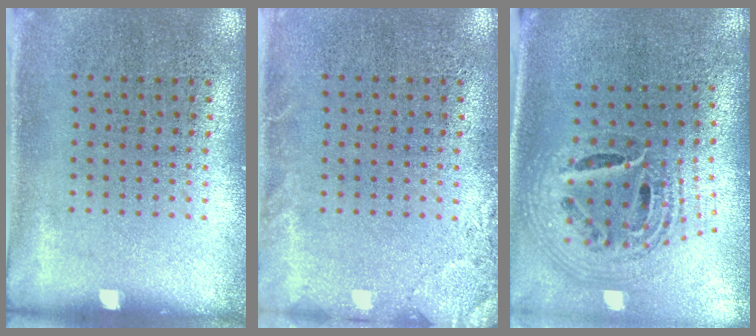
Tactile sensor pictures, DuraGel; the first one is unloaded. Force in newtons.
{"total": 1.9, "press": 1.8, "slide": 0.3}
{"total": 1.9, "press": 1.5, "slide": 1.2}